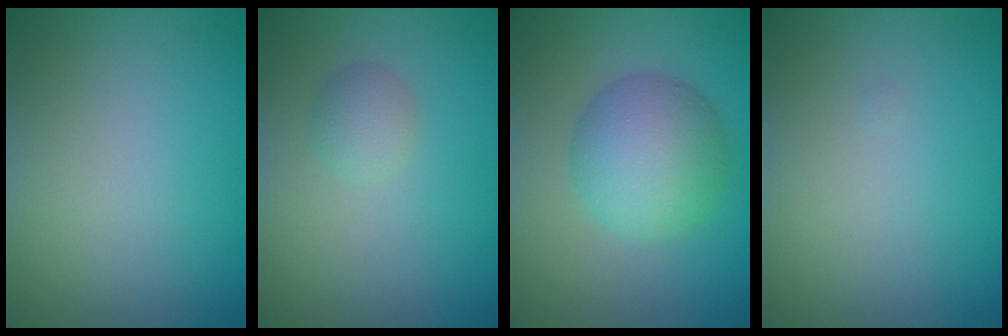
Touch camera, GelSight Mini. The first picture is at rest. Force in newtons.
{"total": 1.8, "press": 1.8, "slide": 0.0}
{"total": 6.1, "press": 6.1, "slide": 0.1}
{"total": 0.0}